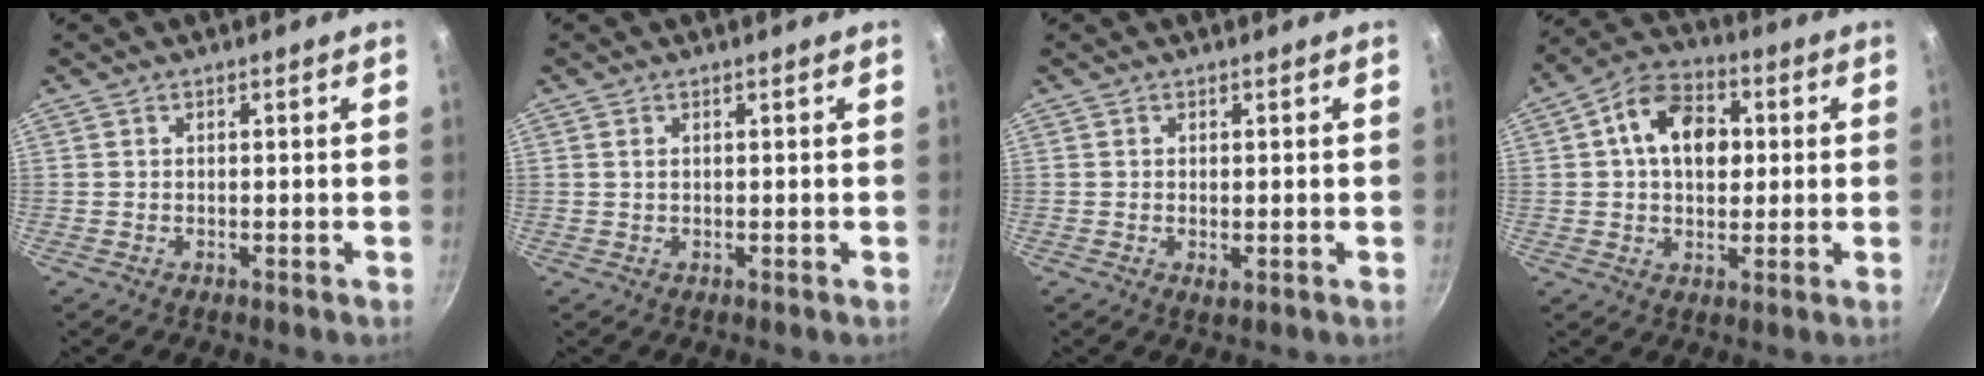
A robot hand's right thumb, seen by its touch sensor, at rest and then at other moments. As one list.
[{"total": 0.8, "force": [0.2, 0.4, 0.6], "torque": [-0.011, 0.001, 0.004]}, {"total": 1.0, "force": [0.0, 0.4, 0.9], "torque": [-0.016, -0.005, 0.001]}, {"total": 12.4, "force": [2.1, 8.7, 8.6], "torque": [-0.108, 0.014, 0.019]}]